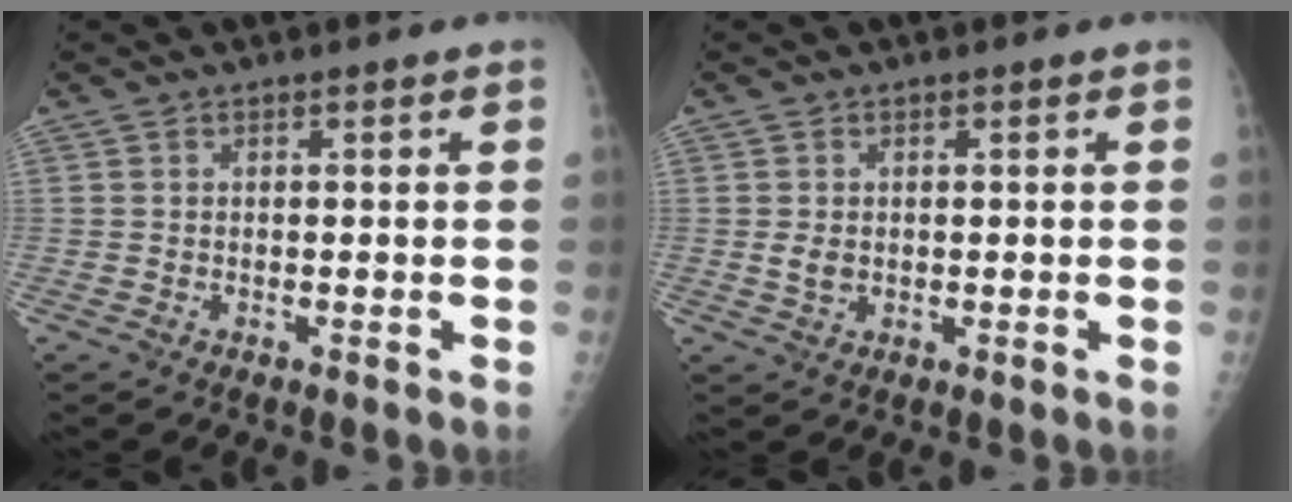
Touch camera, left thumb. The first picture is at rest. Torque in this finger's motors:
{"motor_torque": [0.03, -0.04, 0.30, 0.05, 0.00]}